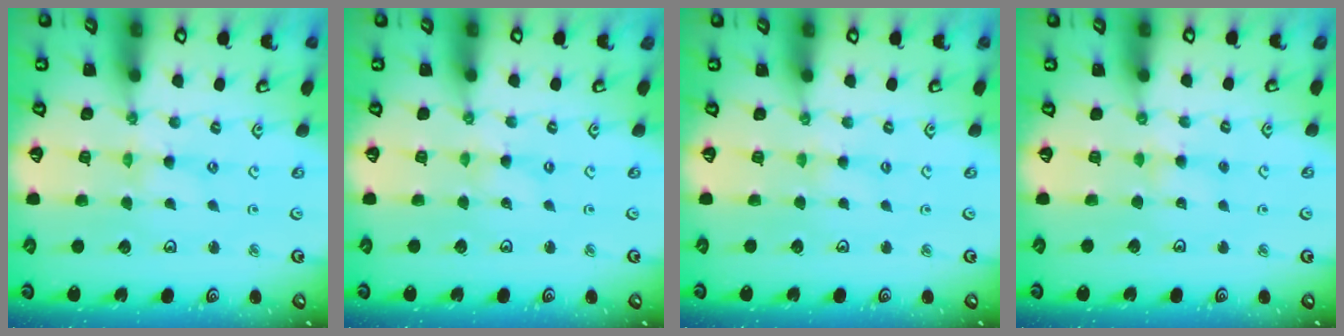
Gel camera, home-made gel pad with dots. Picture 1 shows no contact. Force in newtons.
{"total": 0.0}
{"total": 1.8, "press": 1.7, "slide": 0.3}
{"total": 4.5, "press": 4.4, "slide": 0.4}